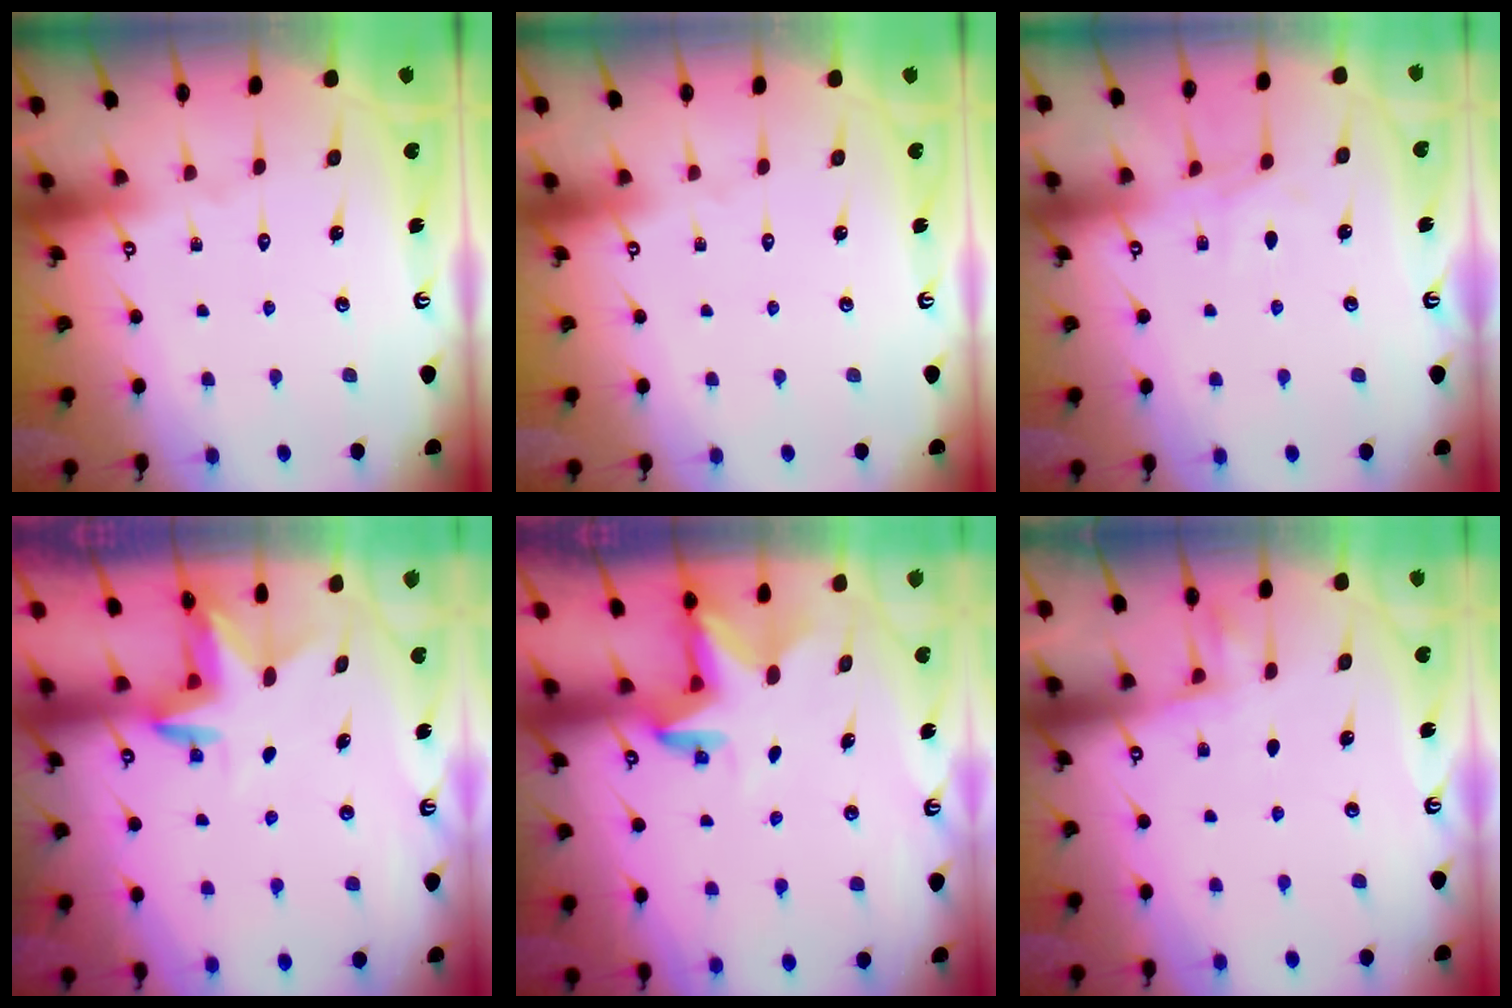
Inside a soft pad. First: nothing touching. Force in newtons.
{"total": 0.0}
{"total": 5.5, "press": 5.4, "slide": 0.4}
{"total": 3.1, "press": 3.1, "slide": 0.3}
{"total": 2.9, "press": 2.9, "slide": 0.1}
{"total": 3.7, "press": 3.5, "slide": 1.3}